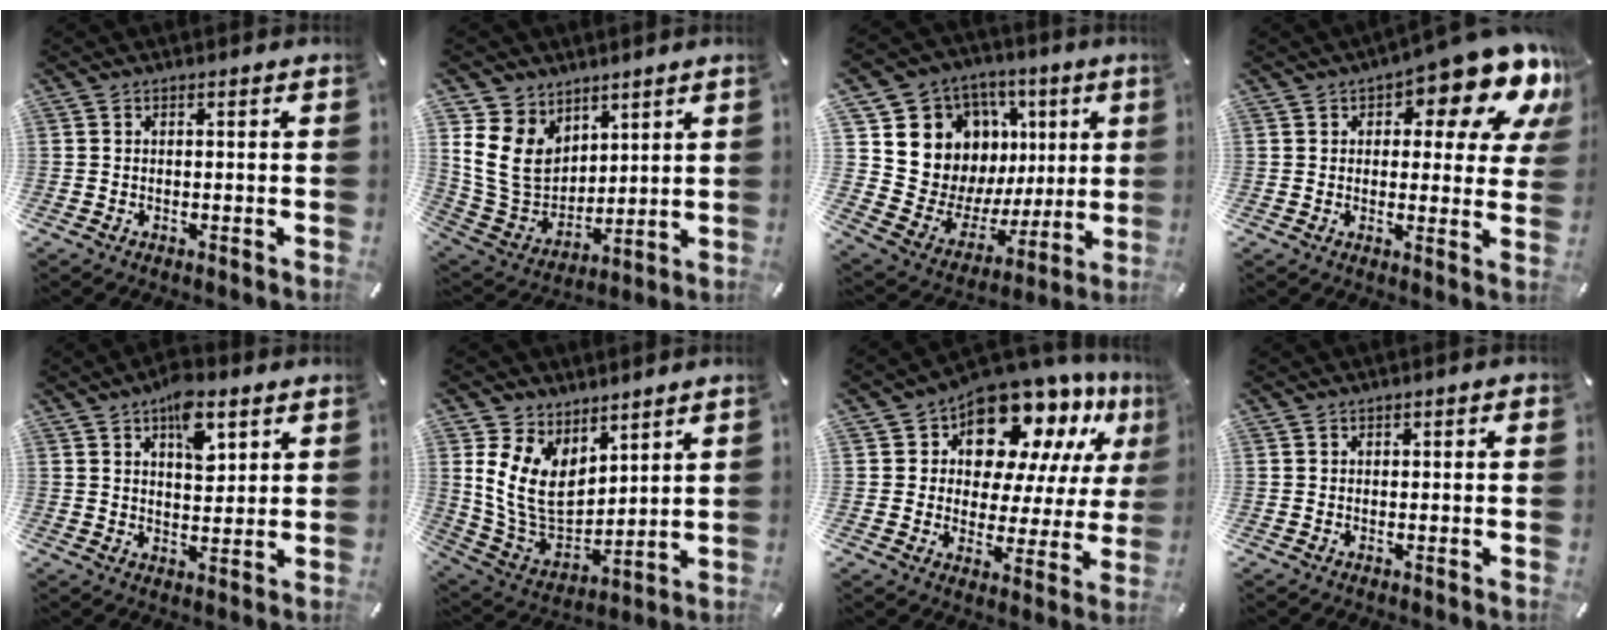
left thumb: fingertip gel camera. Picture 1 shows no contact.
{"total": 12.9, "force": [4.7, 10.7, 5.5], "torque": [-0.149, -0.027, 0.097]}
{"total": 14.1, "force": [5.6, 12.5, 3.3], "torque": [-0.054, -0.060, 0.134]}
{"total": 14.2, "force": [8.4, 5.5, 10.0], "torque": [-0.128, -0.064, 0.136]}
{"total": 9.5, "force": [5.0, 5.2, 6.2], "torque": [-0.077, -0.023, 0.082]}
{"total": 11.9, "force": [4.5, 9.0, 6.4], "torque": [-0.159, -0.038, 0.092]}
{"total": 15.9, "force": [11.7, 8.5, 6.7], "torque": [-0.118, -0.087, 0.204]}
{"total": 0.7, "force": [0.4, 0.6, 0.0], "torque": [0.000, 0.004, 0.006]}